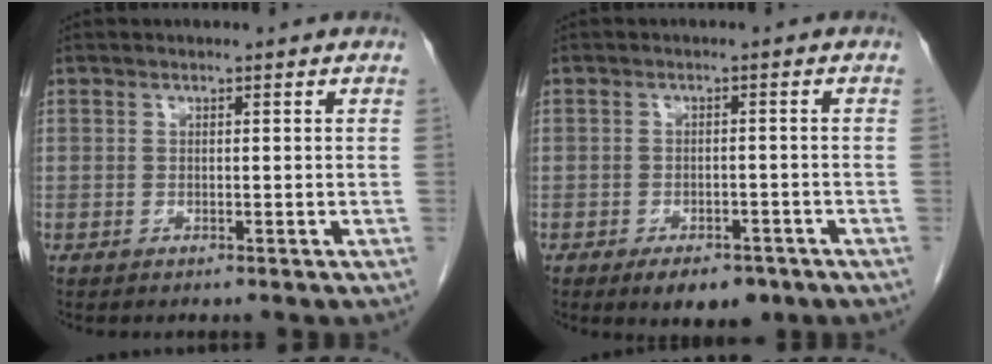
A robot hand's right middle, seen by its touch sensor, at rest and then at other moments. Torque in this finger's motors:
{"motor_torque": [0.82, -0.58, 0.02, 0.01]}